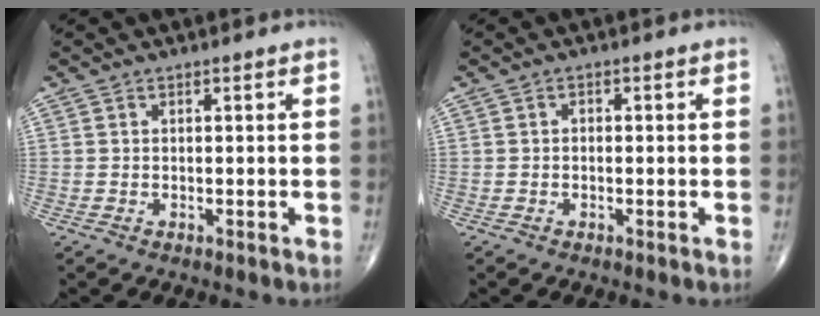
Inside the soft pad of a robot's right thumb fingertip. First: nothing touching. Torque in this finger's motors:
{"motor_torque": [-0.23, 0.10, 0.01, 0.21, 0.04]}